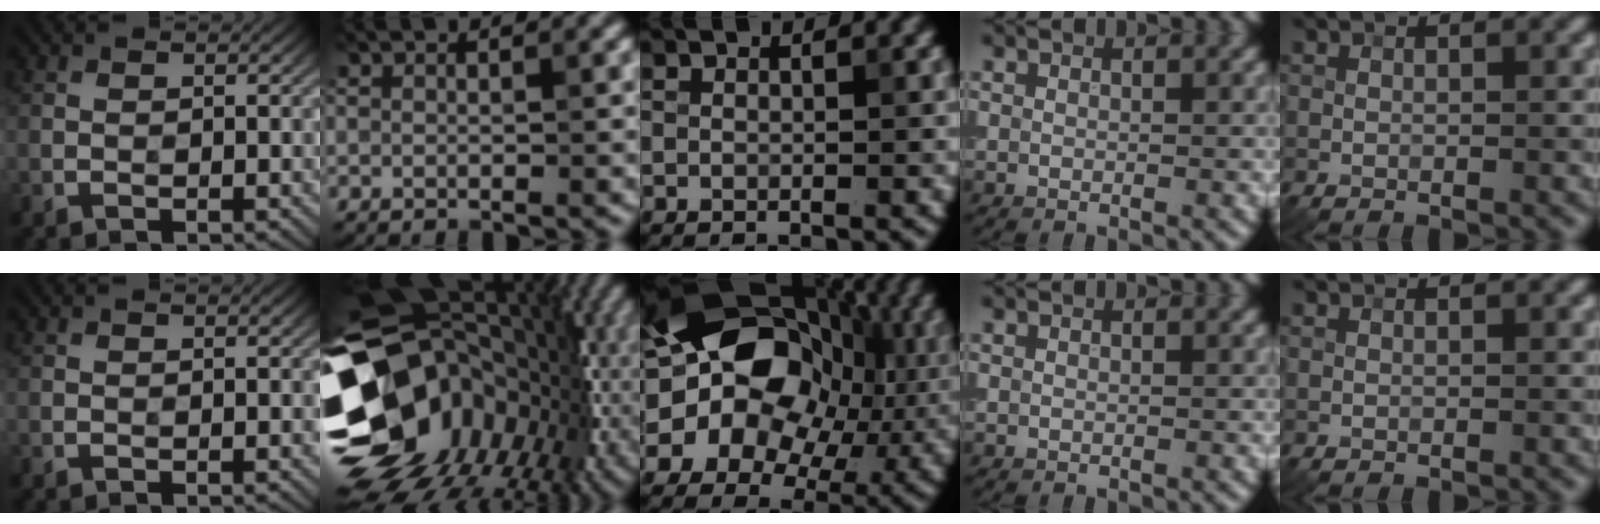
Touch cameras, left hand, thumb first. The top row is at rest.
{"index": {"total": 18.2, "force": [-2.1, 13.8, 11.8], "torque": [-0.245, -0.011, -0.015]}, "middle": {"total": 15.8, "force": [1.9, 11.9, 10.2], "torque": [-0.126, 0.022, 0.009]}}